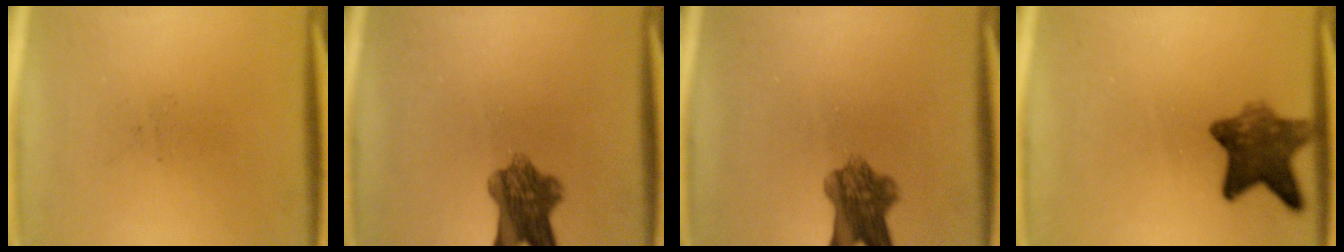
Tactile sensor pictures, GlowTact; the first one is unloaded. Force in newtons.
{"total": 7.4}
{"total": 7.2}
{"total": 8.2}